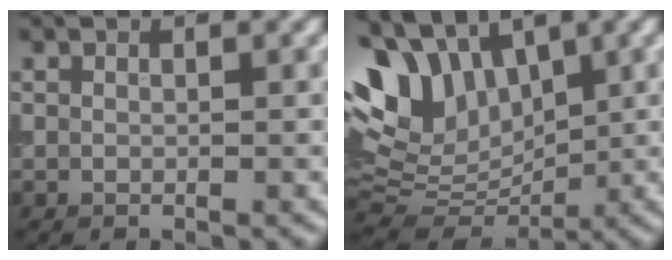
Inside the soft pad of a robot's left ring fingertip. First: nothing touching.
{"total": 9.3, "force": [4.3, 5.6, 6.1], "torque": [-0.121, 0.008, 0.076]}